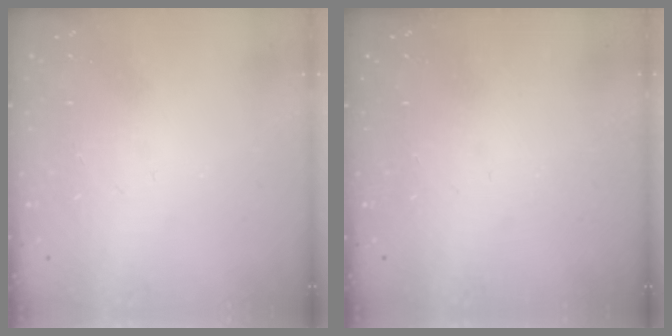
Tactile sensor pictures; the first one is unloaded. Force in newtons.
{"total": 0.0}